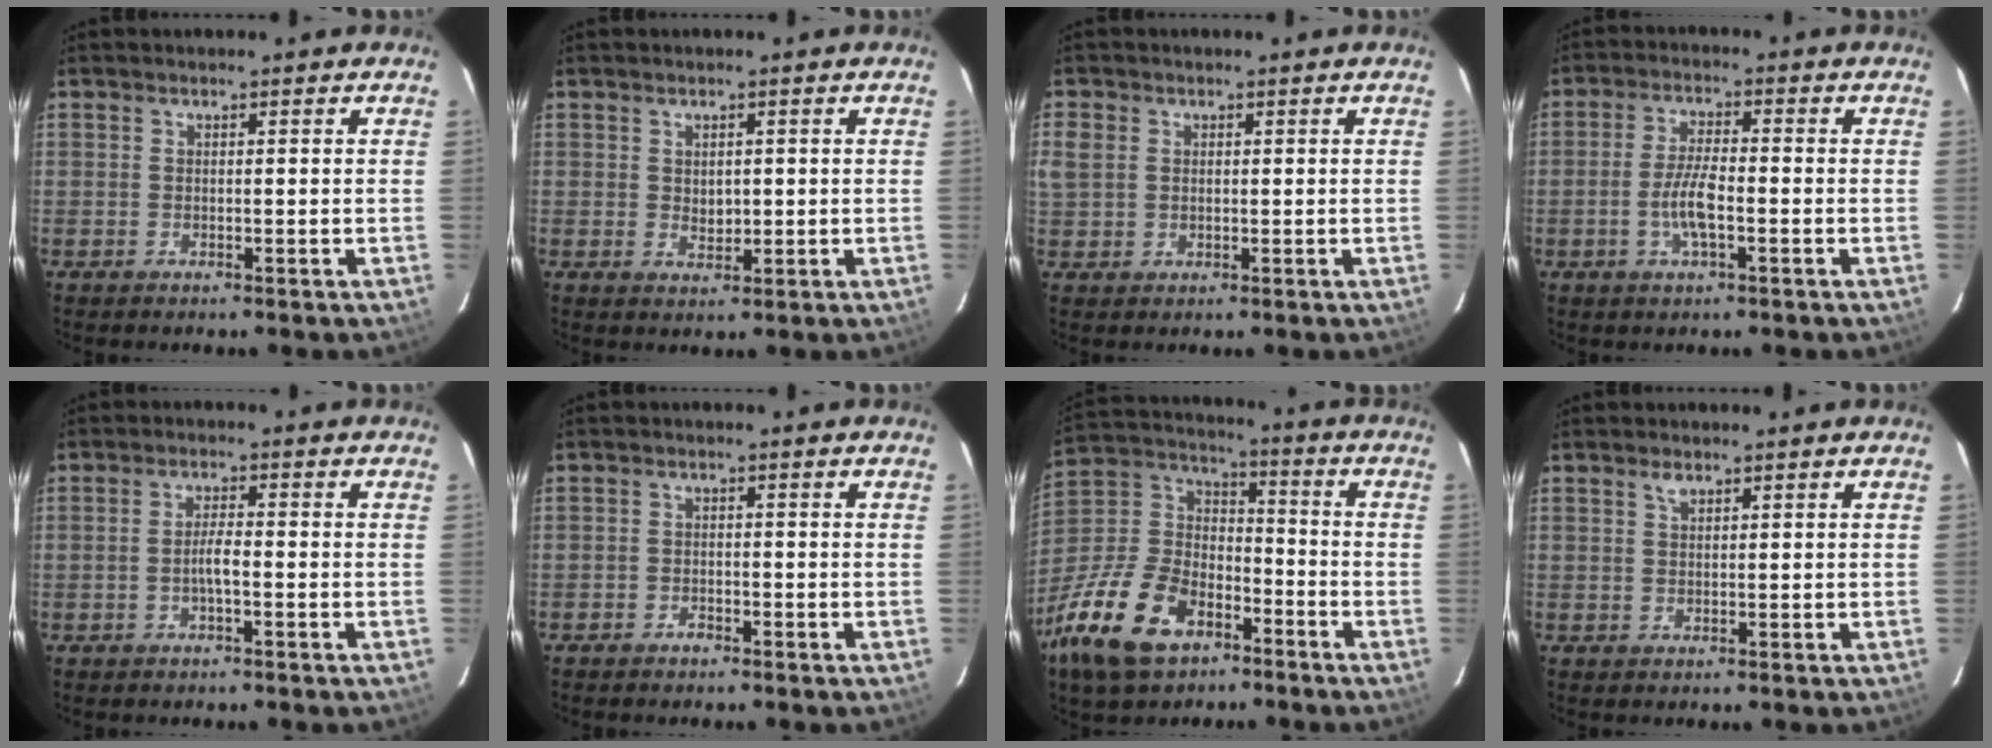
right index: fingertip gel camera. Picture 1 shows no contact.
{"total": 2.3, "force": [0.3, 1.8, 1.3], "torque": [-0.019, -0.001, 0.008]}
{"total": 4.6, "force": [0.8, 3.9, 2.2], "torque": [-0.049, 0.005, 0.018]}
{"total": 5.8, "force": [-1.9, 1.5, 5.3], "torque": [-0.110, 0.001, -0.037]}
{"total": 2.6, "force": [-1.0, 0.4, 2.4], "torque": [-0.047, 0.002, -0.018]}
{"total": 1.6, "force": [-1.3, 0.8, 0.2], "torque": [-0.009, 0.002, -0.027]}
{"total": 21.1, "force": [-12.2, 12.1, 12.3], "torque": [-0.284, 0.005, -0.220]}
{"total": 1.4, "force": [0.9, 0.7, 0.7], "torque": [-0.013, 0.003, 0.017]}